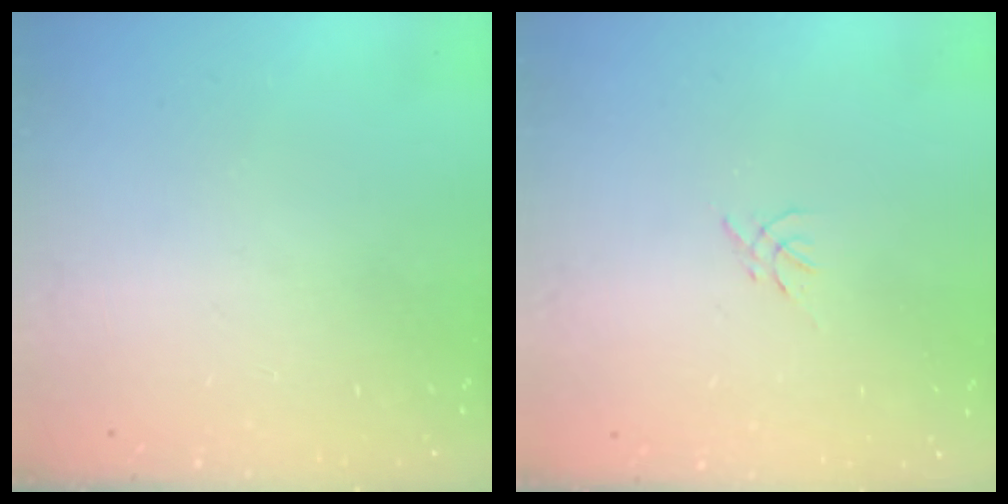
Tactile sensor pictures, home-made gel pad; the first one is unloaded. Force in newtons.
{"total": 0.0}